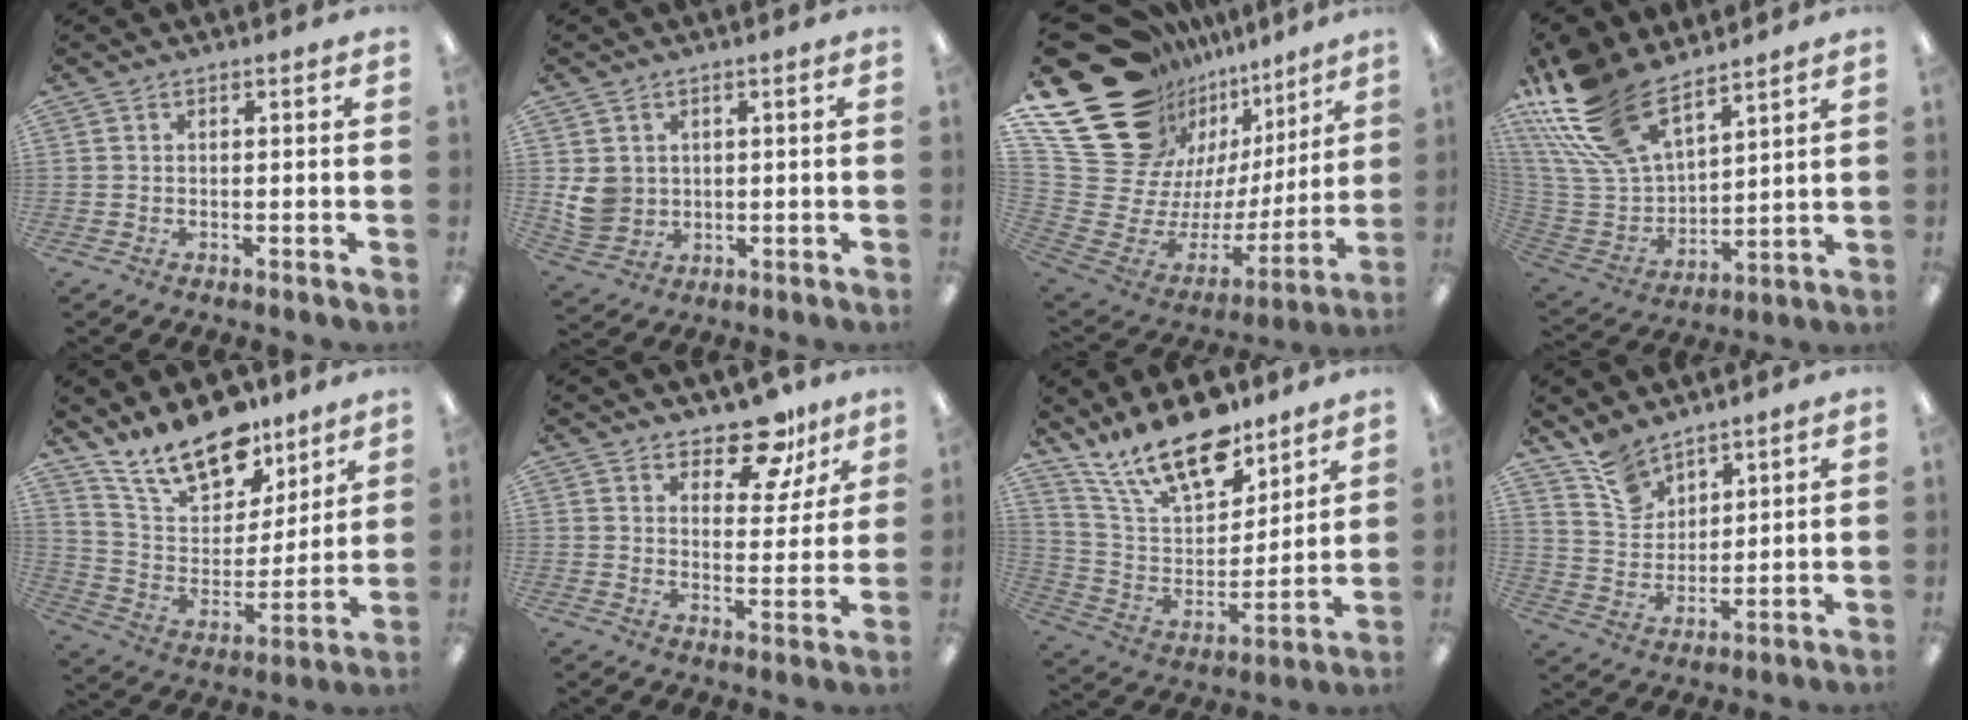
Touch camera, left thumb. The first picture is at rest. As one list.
[{"total": 6.8, "force": [1.2, 6.3, 2.3], "torque": [-0.043, 0.004, 0.025]}, {"total": 28.2, "force": [14.9, 18.7, 14.8], "torque": [-0.242, -0.125, 0.332]}, {"total": 21.8, "force": [15.2, 10.6, 11.5], "torque": [-0.274, -0.081, 0.281]}, {"total": 18.0, "force": [14.3, 8.1, 7.3], "torque": [-0.140, -0.092, 0.260]}, {"total": 11.2, "force": [8.9, 5.0, 4.7], "torque": [-0.060, -0.059, 0.160]}, {"total": 19.8, "force": [15.3, 7.8, 9.8], "torque": [-0.200, -0.091, 0.275]}, {"total": 9.2, "force": [7.6, 4.8, 1.7], "torque": [-0.044, -0.045, 0.148]}]